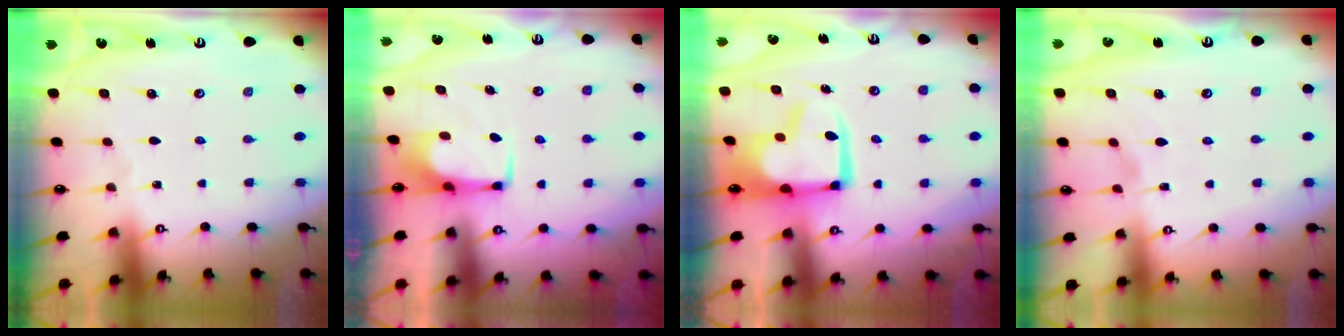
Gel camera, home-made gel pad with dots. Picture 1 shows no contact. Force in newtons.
{"total": 1.7, "press": 1.6, "slide": 0.6}
{"total": 10.9, "press": 10.8, "slide": 1.5}
{"total": 0.9, "press": 0.2, "slide": 0.9}